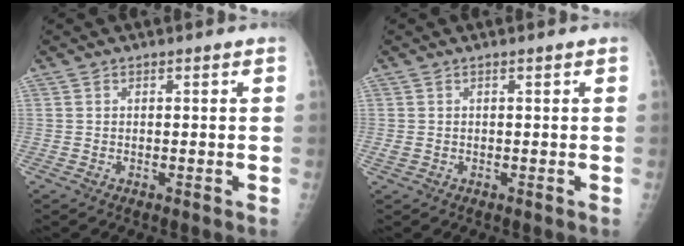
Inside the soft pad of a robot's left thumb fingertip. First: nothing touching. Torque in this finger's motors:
{"motor_torque": [0.02, 0.02, 0.25, 0.23, 0.02]}